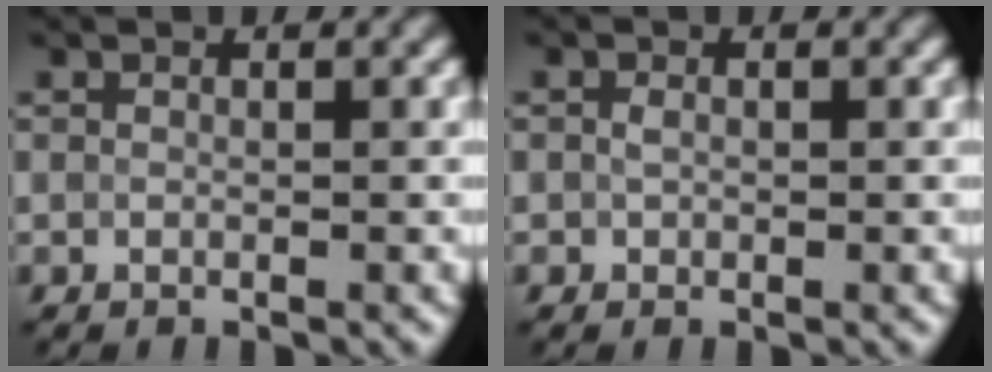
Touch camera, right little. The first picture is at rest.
{"total": 0.8, "force": [0.0, 0.7, 0.4], "torque": [-0.007, -0.002, -0.002]}